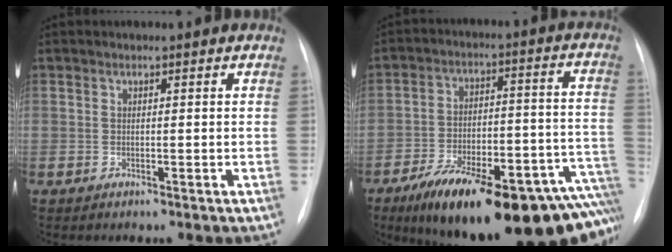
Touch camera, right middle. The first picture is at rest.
{"total": 27.5, "force": [-19.5, 7.6, 17.9], "torque": [-0.183, 0.025, -0.273]}